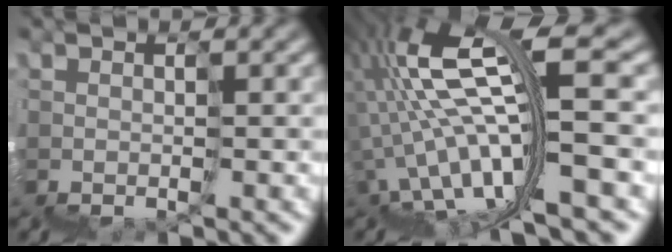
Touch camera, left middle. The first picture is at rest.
{"total": 8.0, "force": [-0.3, 1.0, 7.9], "torque": [-0.162, 0.040, -0.007]}